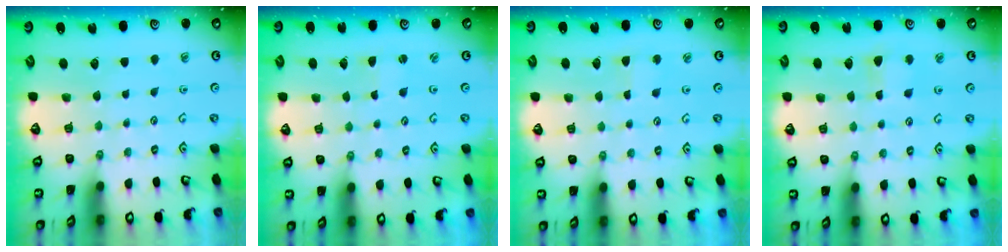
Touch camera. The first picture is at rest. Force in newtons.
{"total": 1.6, "press": 1.6, "slide": 0.1}
{"total": 2.6, "press": 2.6, "slide": 0.2}
{"total": 3.1, "press": 3.1, "slide": 0.4}